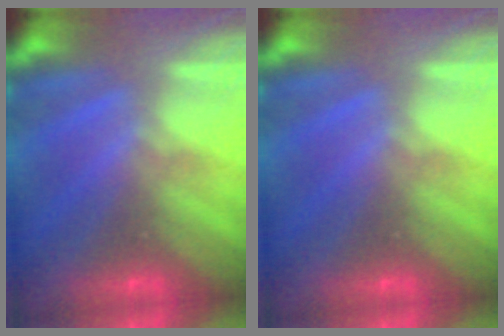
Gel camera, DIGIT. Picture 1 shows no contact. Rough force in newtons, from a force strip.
{"total": 0.0}